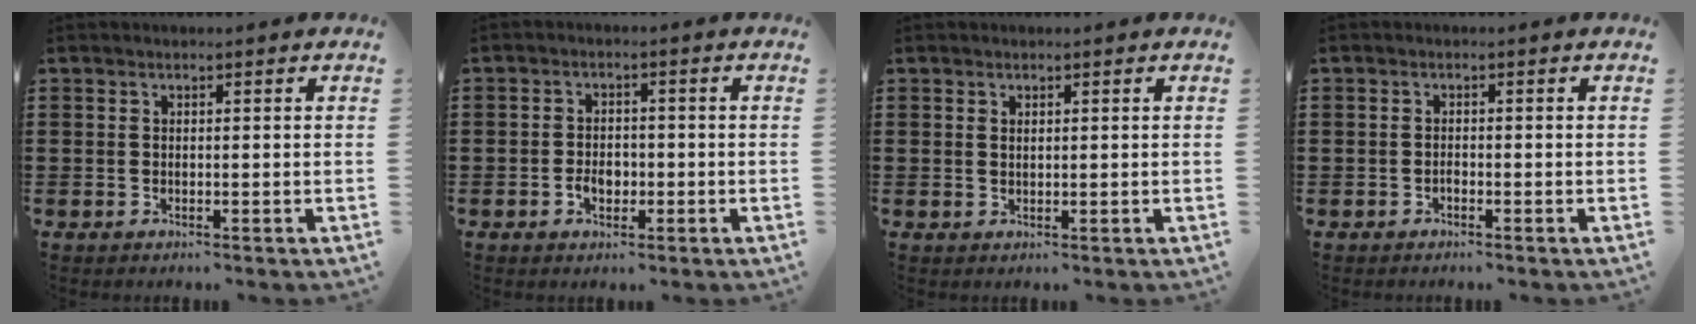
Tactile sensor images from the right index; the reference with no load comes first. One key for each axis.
{"total": 3.0, "fx": -1.0, "fy": 2.0, "fz": 2.1, "tx": -0.040, "ty": 0.003, "tz": -0.018}
{"total": 0.6, "fx": 0.4, "fy": 0.3, "fz": 0.4, "tx": -0.008, "ty": 0.002, "tz": 0.007}
{"total": 0.8, "fx": -0.6, "fy": 0.5, "fz": 0.3, "tx": -0.007, "ty": 0.000, "tz": -0.011}